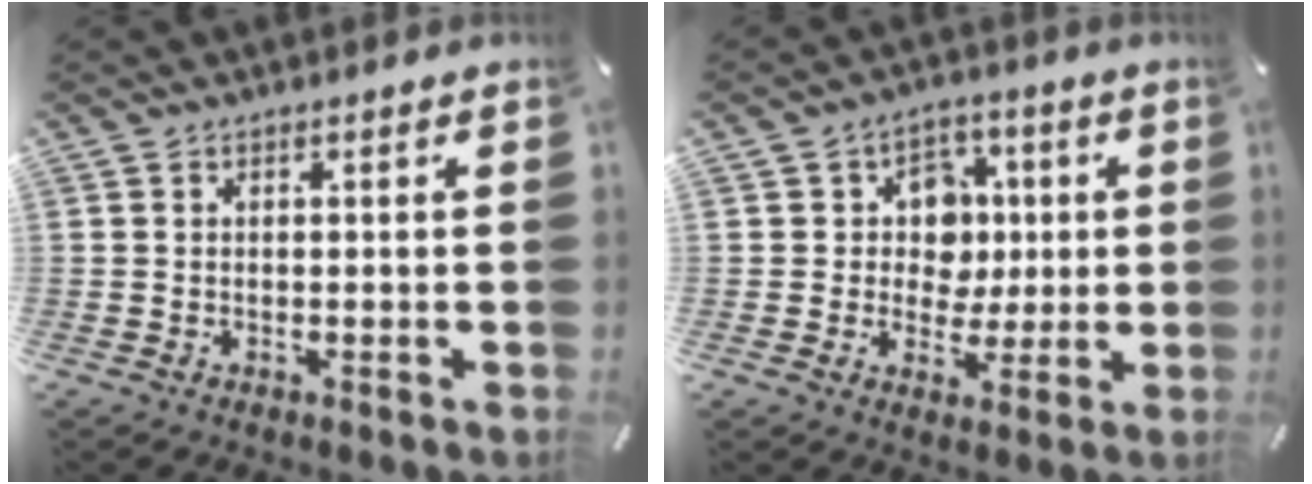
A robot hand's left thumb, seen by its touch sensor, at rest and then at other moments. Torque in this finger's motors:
{"motor_torque": [0.90, 1.09, 0.31, -0.33, 0.03]}